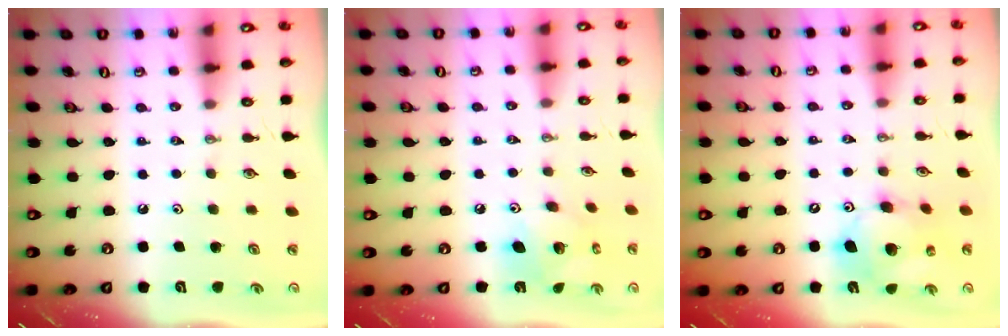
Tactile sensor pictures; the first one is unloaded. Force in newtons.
{"total": 11.2, "press": 11.1, "slide": 0.8}
{"total": 13.3, "press": 13.1, "slide": 2.3}